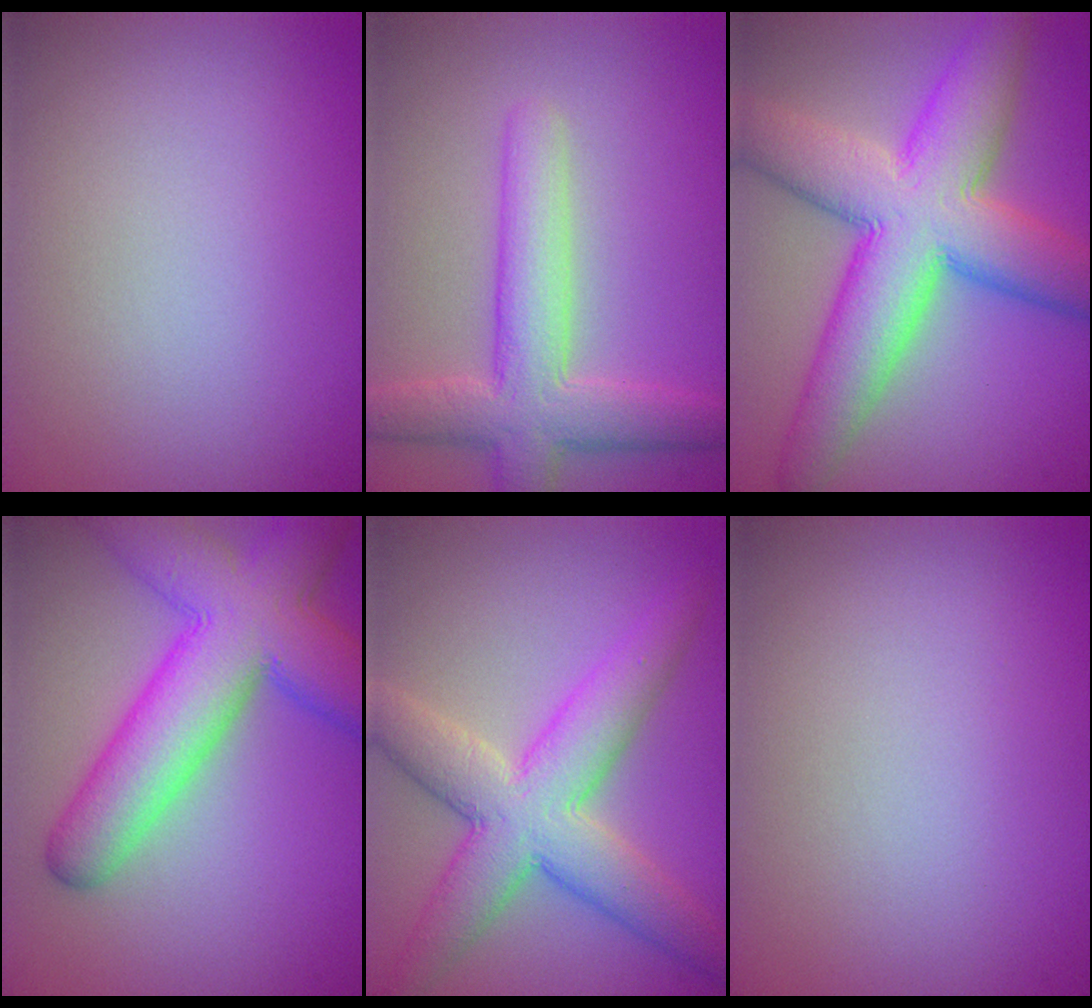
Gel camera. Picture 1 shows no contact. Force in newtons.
{"total": 5.7, "press": 5.7, "slide": 0.2}
{"total": 11.4, "press": 11.4, "slide": 0.2}
{"total": 9.9, "press": 9.9, "slide": 0.4}
{"total": 7.5, "press": 7.5, "slide": 0.3}
{"total": 0.0}